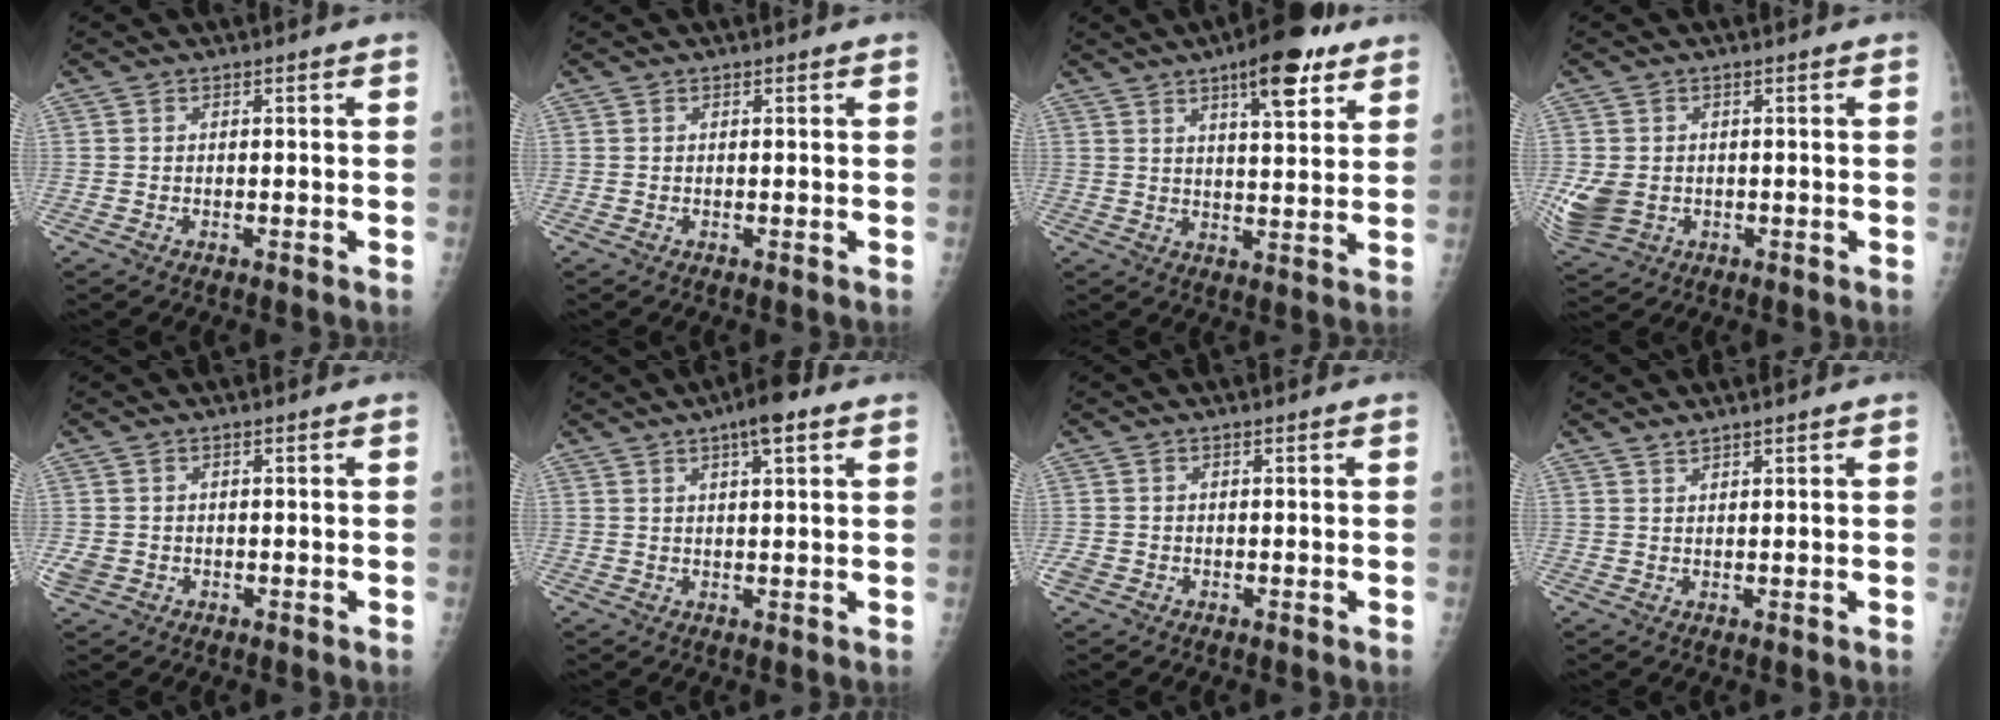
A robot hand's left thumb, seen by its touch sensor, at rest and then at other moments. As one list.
[{"total": 0.0}, {"total": 11.4, "force": [6.7, 3.5, 8.5], "torque": [-0.102, -0.029, 0.093]}, {"total": 7.3, "force": [-0.8, 5.7, 4.4], "torque": [-0.097, -0.006, -0.004]}, {"total": 2.6, "force": [-0.4, 2.2, 1.3], "torque": [-0.030, -0.001, -0.002]}, {"total": 6.0, "force": [3.3, 1.5, 4.7], "torque": [-0.070, -0.002, 0.048]}, {"total": 1.7, "force": [-0.5, 1.4, 0.8], "torque": [-0.015, 0.000, -0.009]}, {"total": 1.5, "force": [1.4, 0.1, 0.7], "torque": [-0.009, -0.004, 0.028]}]